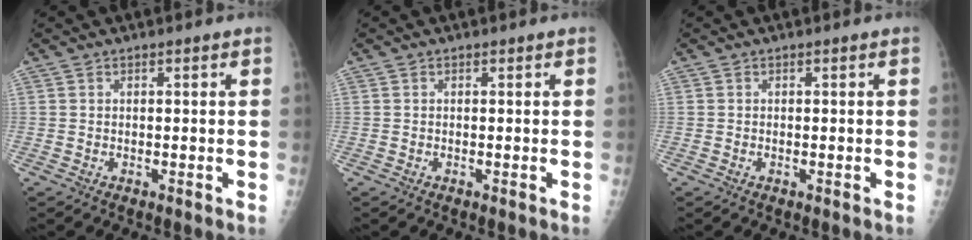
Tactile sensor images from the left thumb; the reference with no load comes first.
{"total": 0.0}
{"total": 0.0}